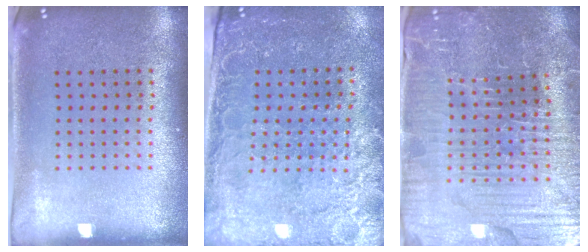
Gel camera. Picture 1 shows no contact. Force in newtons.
{"total": 3.0, "press": 2.8, "slide": 1.1}
{"total": 4.8, "press": 4.7, "slide": 1.1}